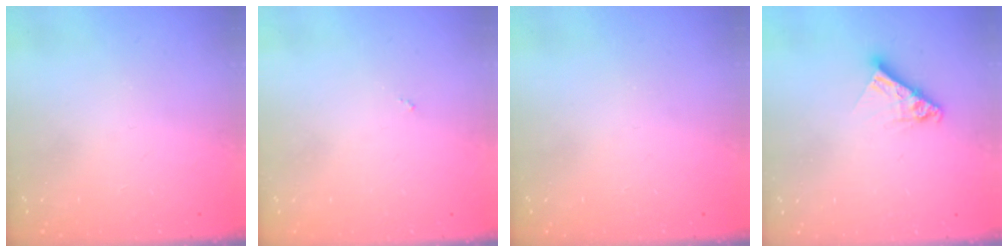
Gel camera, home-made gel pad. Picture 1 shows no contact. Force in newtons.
{"total": 0.0}
{"total": 0.0}
{"total": 8.1, "press": 8.1, "slide": 0.7}